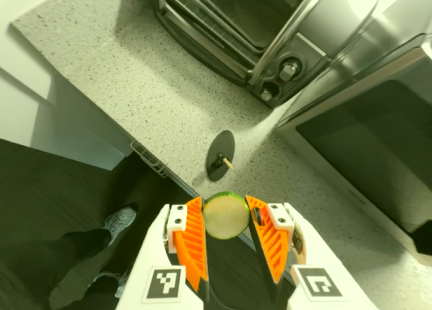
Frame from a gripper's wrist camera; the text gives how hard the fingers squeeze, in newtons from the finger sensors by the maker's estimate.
{"total": 9.9, "left": 10.2, "right": 9.7}